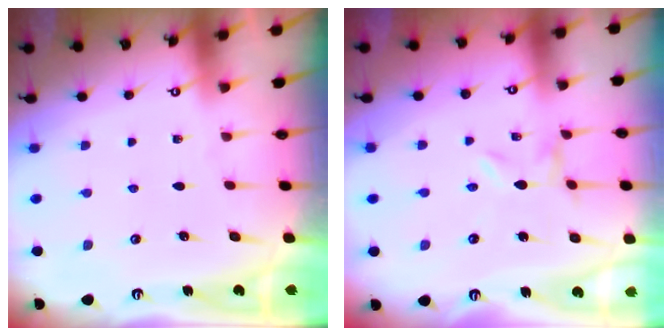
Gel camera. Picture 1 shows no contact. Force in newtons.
{"total": 0.0}